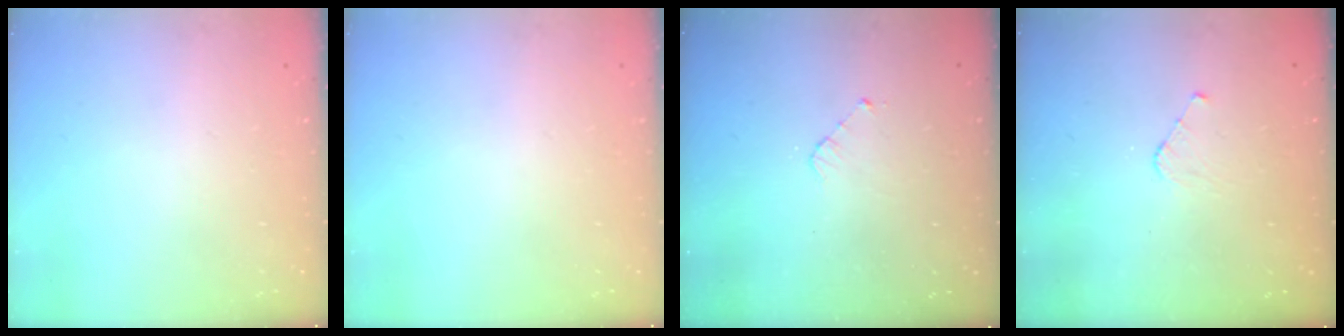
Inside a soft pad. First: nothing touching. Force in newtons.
{"total": 0.0}
{"total": 3.0, "press": 3.0, "slide": 0.2}
{"total": 3.5, "press": 3.5, "slide": 0.3}